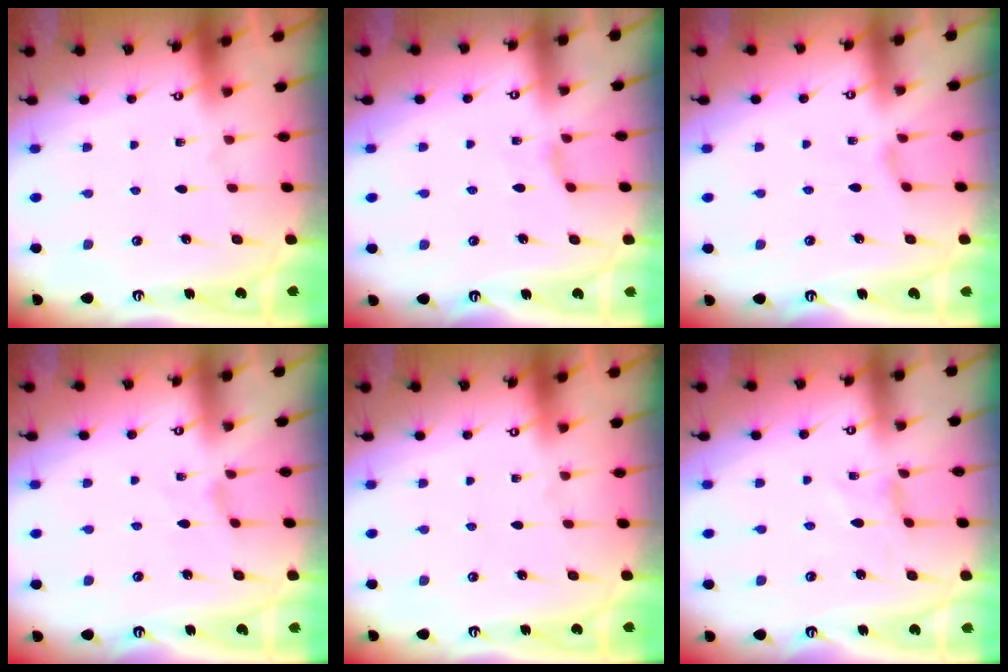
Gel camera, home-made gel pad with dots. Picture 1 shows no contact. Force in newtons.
{"total": 1.9, "press": 1.9, "slide": 0.4}
{"total": 1.0, "press": 1.0, "slide": 0.3}
{"total": 0.0}
{"total": 0.0}
{"total": 0.0}